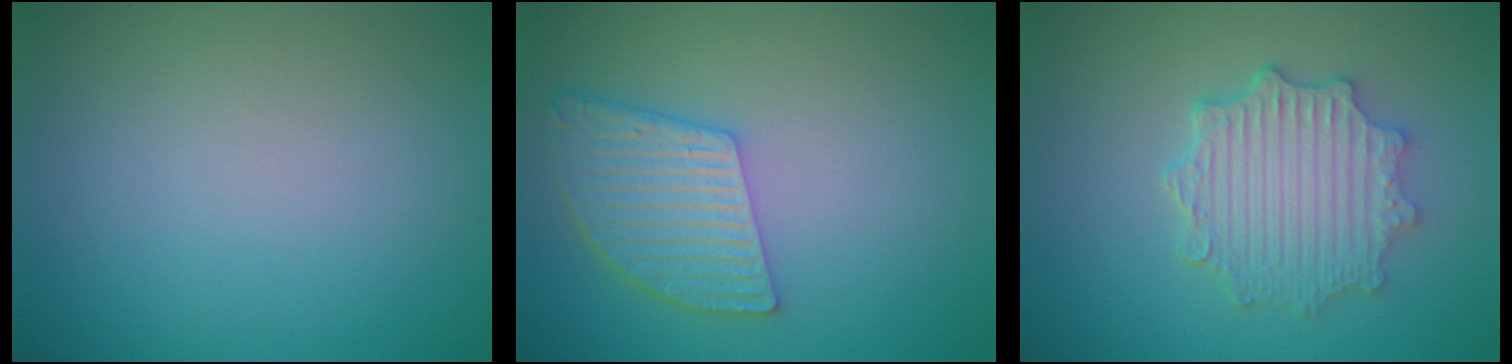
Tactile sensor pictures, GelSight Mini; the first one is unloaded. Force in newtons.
{"total": 5.2, "press": 4.1, "slide": 3.2}
{"total": 5.1, "press": 4.1, "slide": 3.0}